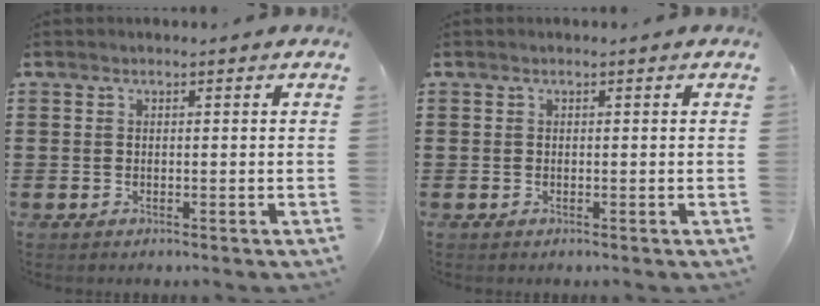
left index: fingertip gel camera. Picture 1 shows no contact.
{"total": 0.0}